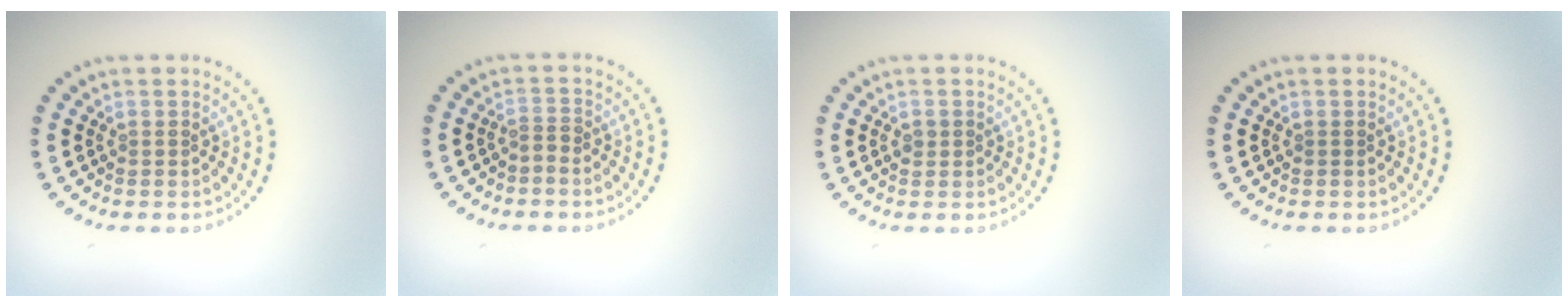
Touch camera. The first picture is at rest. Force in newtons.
{"total": 1.0, "press": 0.4, "slide": 0.9}
{"total": 0.9, "press": 0.9, "slide": 0.0}
{"total": 0.0}